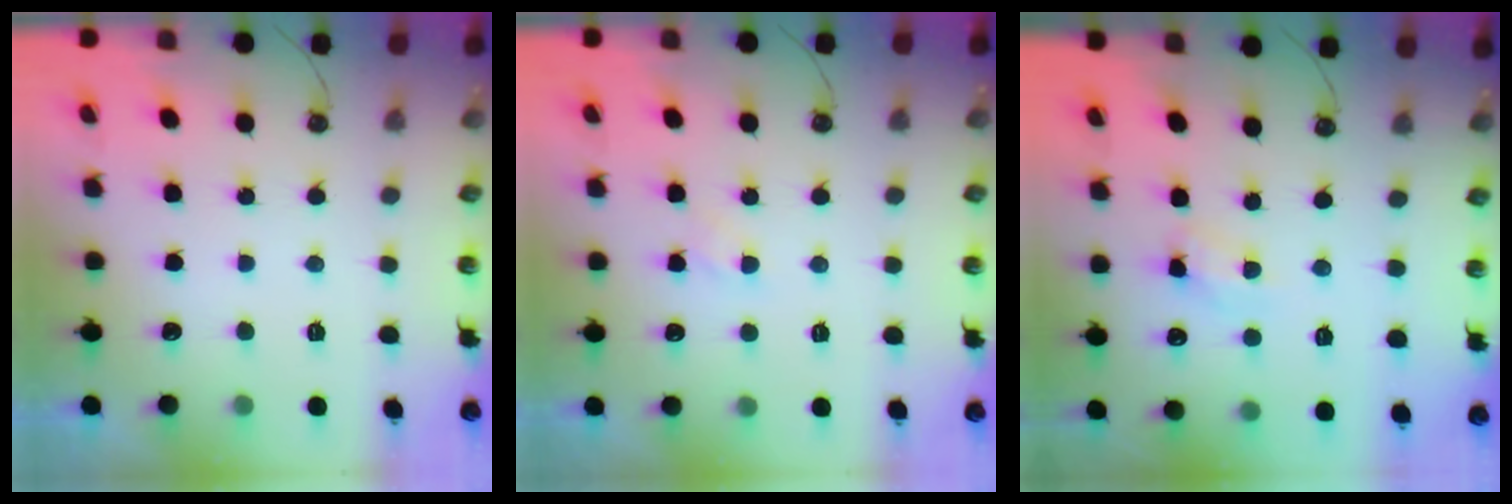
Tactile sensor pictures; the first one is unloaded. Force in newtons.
{"total": 2.9, "press": 2.8, "slide": 0.4}
{"total": 4.5, "press": 4.4, "slide": 0.2}